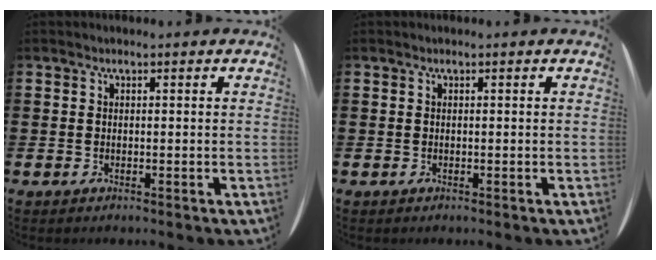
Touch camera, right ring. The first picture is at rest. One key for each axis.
{"total": 0.0}